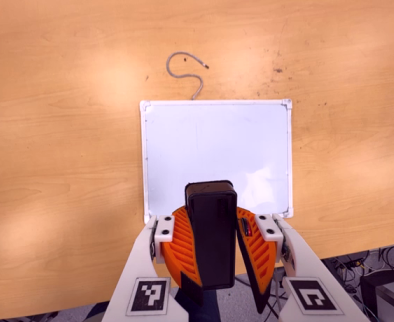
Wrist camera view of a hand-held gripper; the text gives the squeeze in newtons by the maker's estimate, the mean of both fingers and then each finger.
{"total": 11.1, "left": 11.1, "right": 11.0}